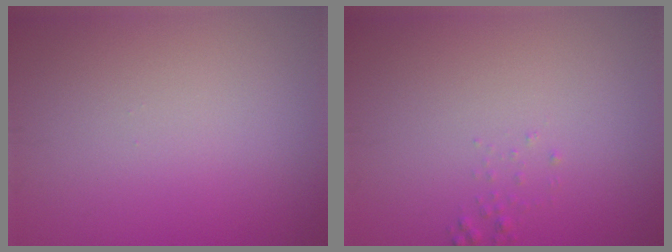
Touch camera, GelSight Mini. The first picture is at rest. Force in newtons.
{"total": 0.5, "press": 0.5, "slide": 0.0}